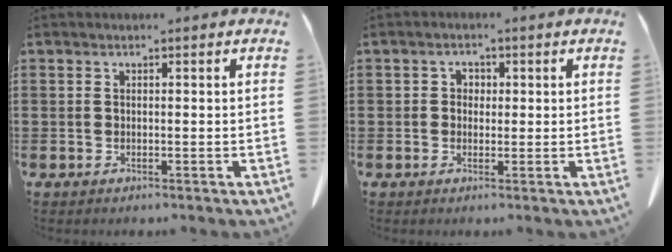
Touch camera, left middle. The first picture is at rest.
{"total": 1.6, "force": [0.1, 1.4, 0.7], "torque": [-0.019, 0.008, 0.001]}